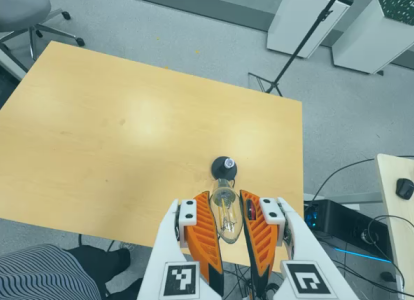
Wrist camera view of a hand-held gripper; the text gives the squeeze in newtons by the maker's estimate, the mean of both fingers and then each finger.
{"total": 21.0, "left": 24.7, "right": 17.4}